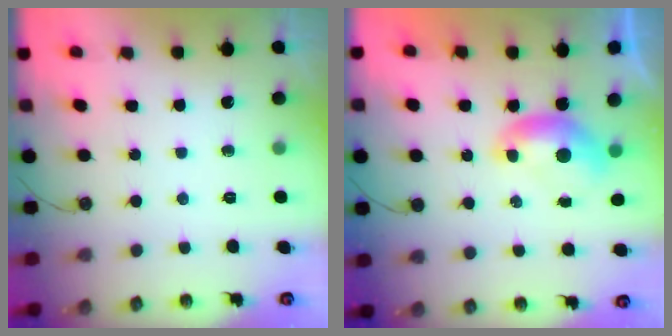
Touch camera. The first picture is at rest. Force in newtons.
{"total": 0.0}